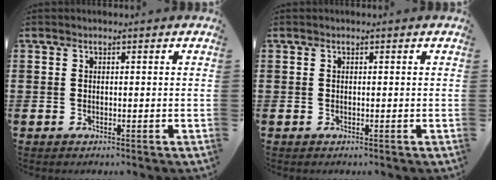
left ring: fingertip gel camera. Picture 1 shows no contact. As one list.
[{"total": 0.0}]